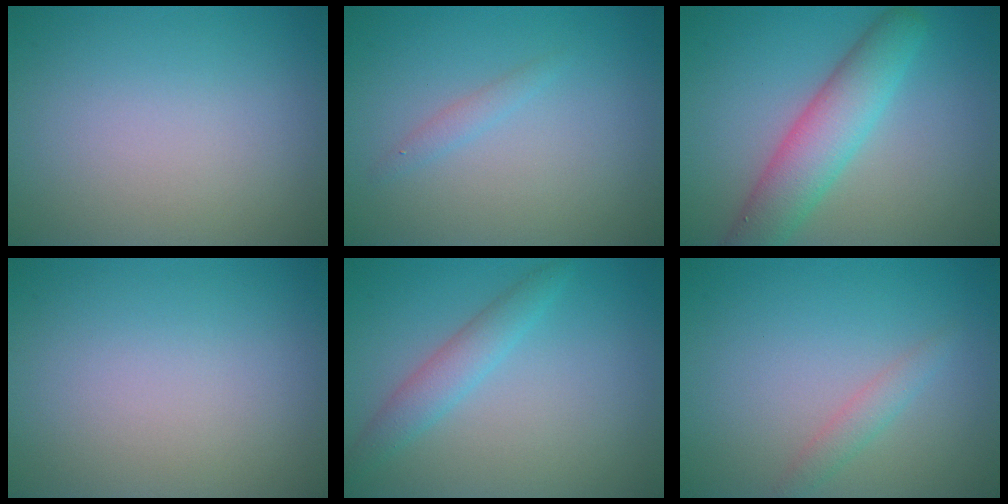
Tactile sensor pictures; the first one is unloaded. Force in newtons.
{"total": 0.9, "press": 0.9, "slide": 0.1}
{"total": 5.5, "press": 5.5, "slide": 0.4}
{"total": 0.0}
{"total": 2.6, "press": 2.6, "slide": 0.1}
{"total": 1.4, "press": 1.4, "slide": 0.1}